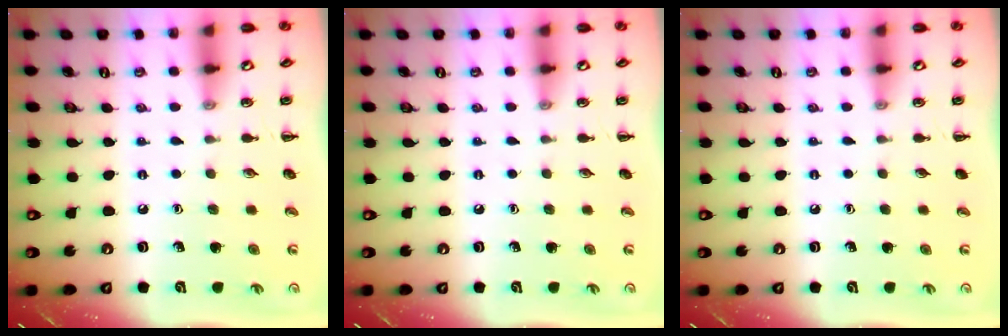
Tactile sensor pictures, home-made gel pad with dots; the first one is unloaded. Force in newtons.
{"total": 0.0}
{"total": 0.0}